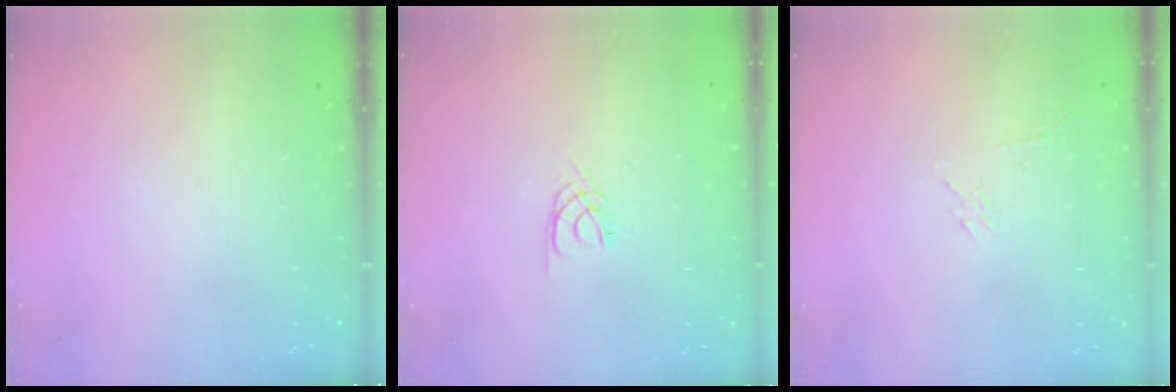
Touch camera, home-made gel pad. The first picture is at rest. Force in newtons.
{"total": 2.4, "press": 2.4, "slide": 0.3}
{"total": 2.3, "press": 2.3, "slide": 0.4}